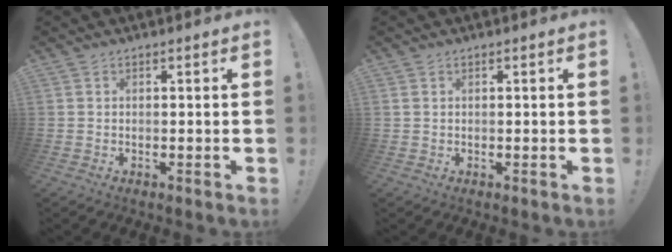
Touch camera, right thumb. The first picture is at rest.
{"total": 0.6, "force": [0.4, 0.3, 0.4], "torque": [-0.016, 0.004, 0.009]}